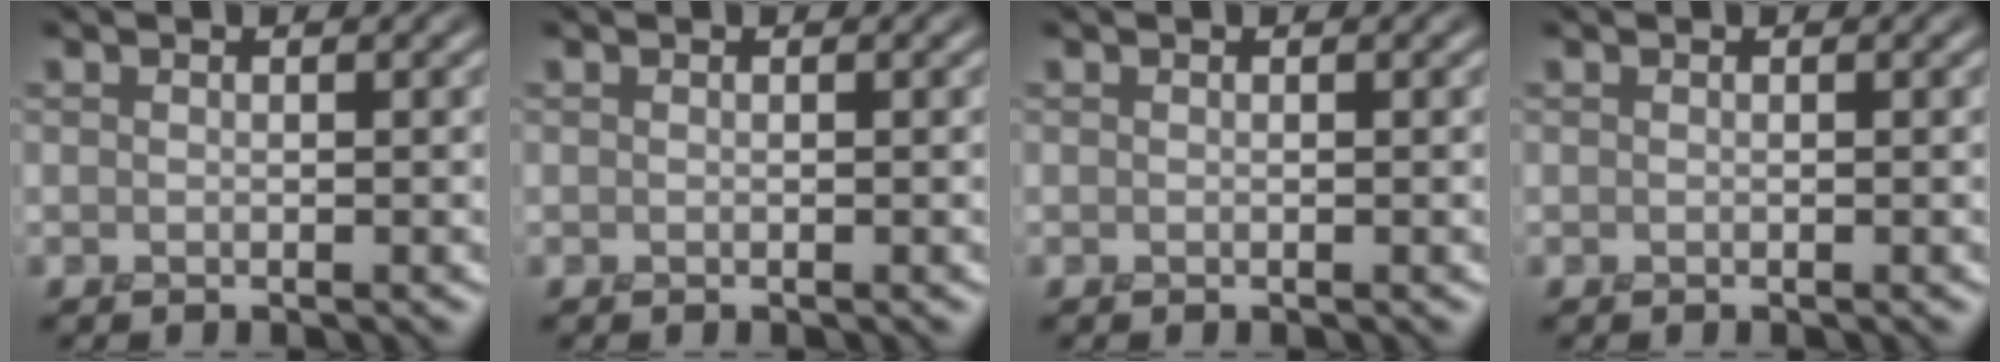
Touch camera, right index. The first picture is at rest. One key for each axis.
{"total": 0.0}
{"total": 0.0}
{"total": 0.0}